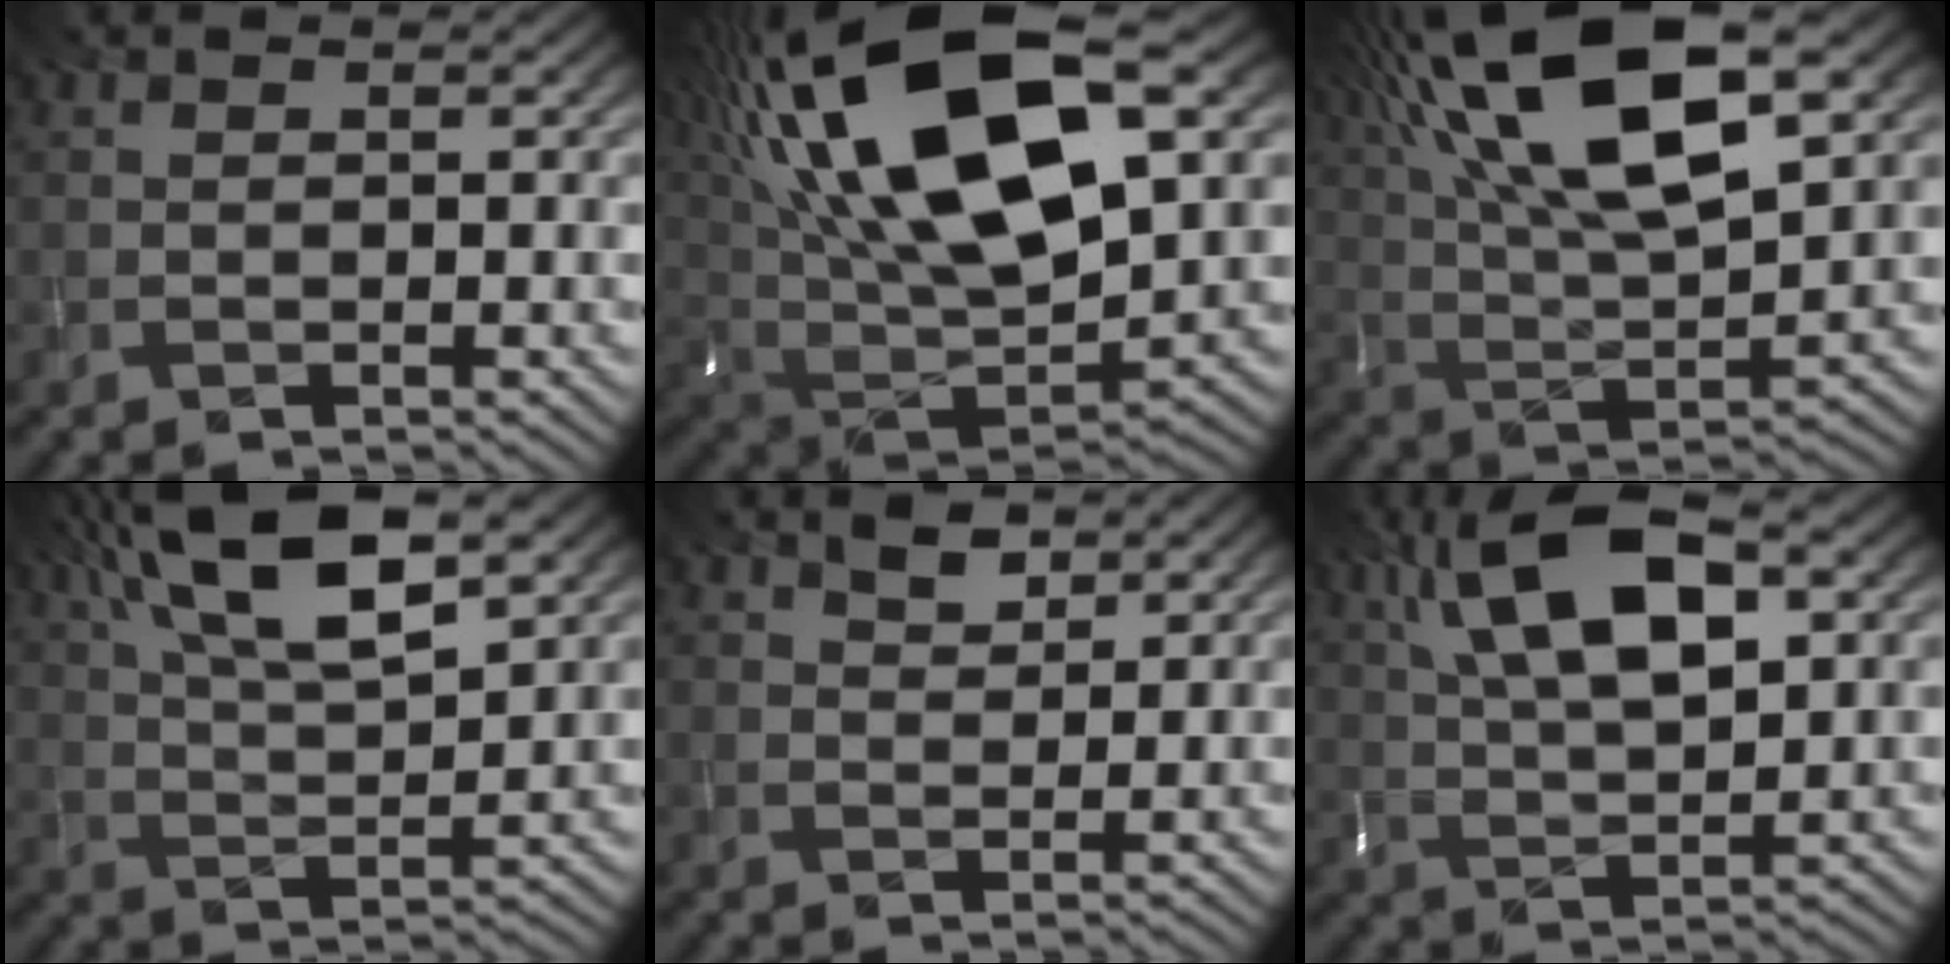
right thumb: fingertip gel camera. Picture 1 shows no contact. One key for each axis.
{"total": 21.6, "fx": 8.5, "fy": 10.1, "fz": 17.0, "tx": -0.378, "ty": 0.041, "tz": 0.157}
{"total": 18.7, "fx": 9.1, "fy": 6.8, "fz": 14.8, "tx": -0.312, "ty": 0.027, "tz": 0.155}
{"total": 12.6, "fx": 6.7, "fy": 4.2, "fz": 9.8, "tx": -0.209, "ty": 0.019, "tz": 0.121}
{"total": 2.3, "fx": 1.7, "fy": 1.1, "fz": 1.1, "tx": -0.022, "ty": 0.000, "tz": 0.031}
{"total": 13.4, "fx": 5.2, "fy": 5.7, "fz": 11.0, "tx": -0.225, "ty": 0.014, "tz": 0.094}